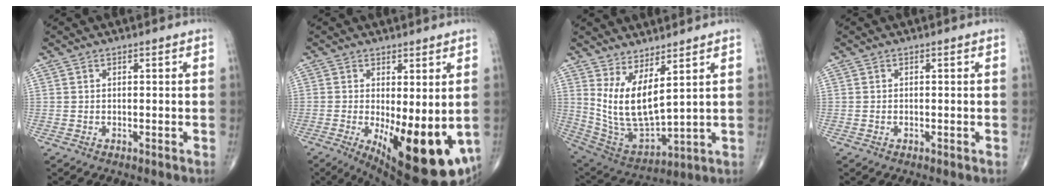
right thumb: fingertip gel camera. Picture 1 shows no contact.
{"total": 17.2, "force": [-3.7, 6.1, 15.7], "torque": [-0.189, -0.030, -0.028]}
{"total": 11.9, "force": [4.7, 4.5, 10.0], "torque": [-0.195, -0.050, 0.113]}
{"total": 0.0}